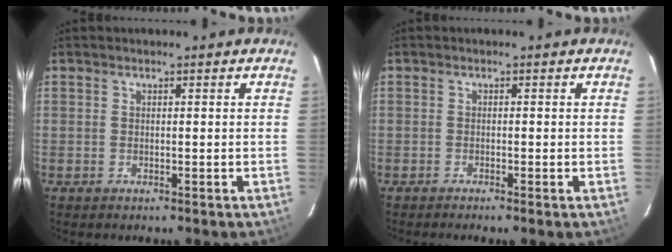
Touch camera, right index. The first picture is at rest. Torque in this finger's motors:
{"motor_torque": [0.37, -0.45, 0.24, 0.05]}